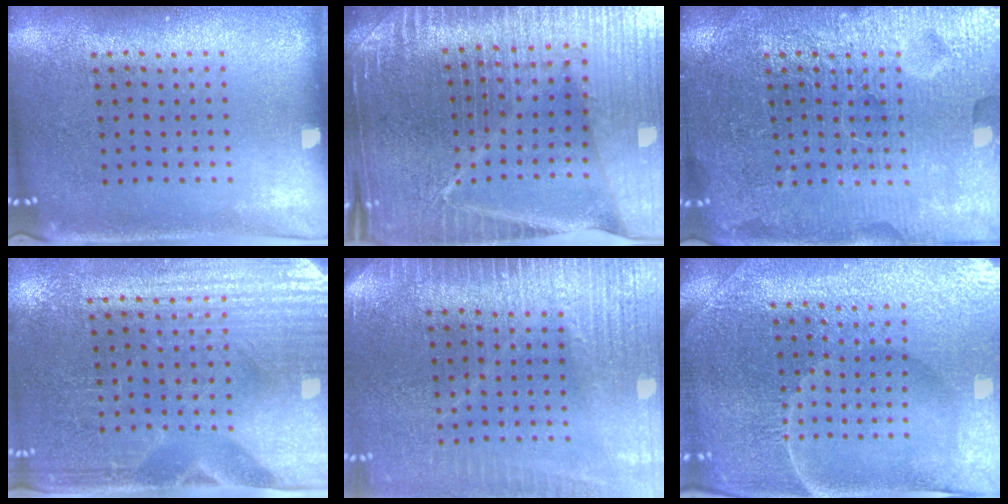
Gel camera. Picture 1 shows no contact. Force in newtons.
{"total": 6.3, "press": 5.5, "slide": 3.1}
{"total": 7.2, "press": 7.2, "slide": 1.0}
{"total": 3.5, "press": 3.3, "slide": 1.1}
{"total": 3.6, "press": 3.2, "slide": 1.7}
{"total": 5.0, "press": 4.8, "slide": 1.7}